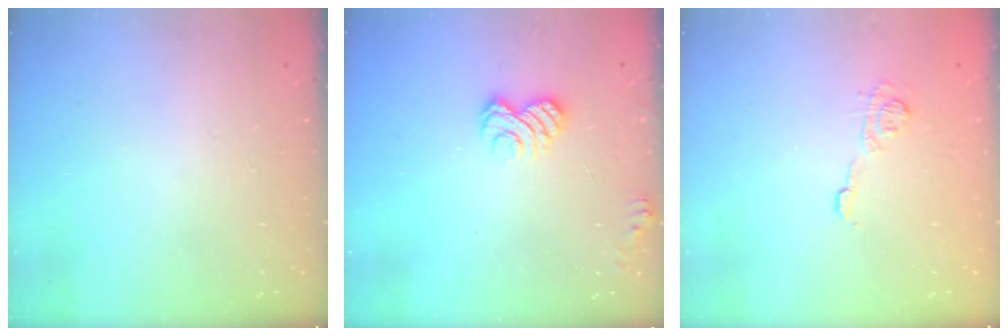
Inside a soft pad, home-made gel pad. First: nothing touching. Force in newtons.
{"total": 6.0, "press": 5.8, "slide": 1.3}
{"total": 7.8, "press": 7.8, "slide": 0.6}